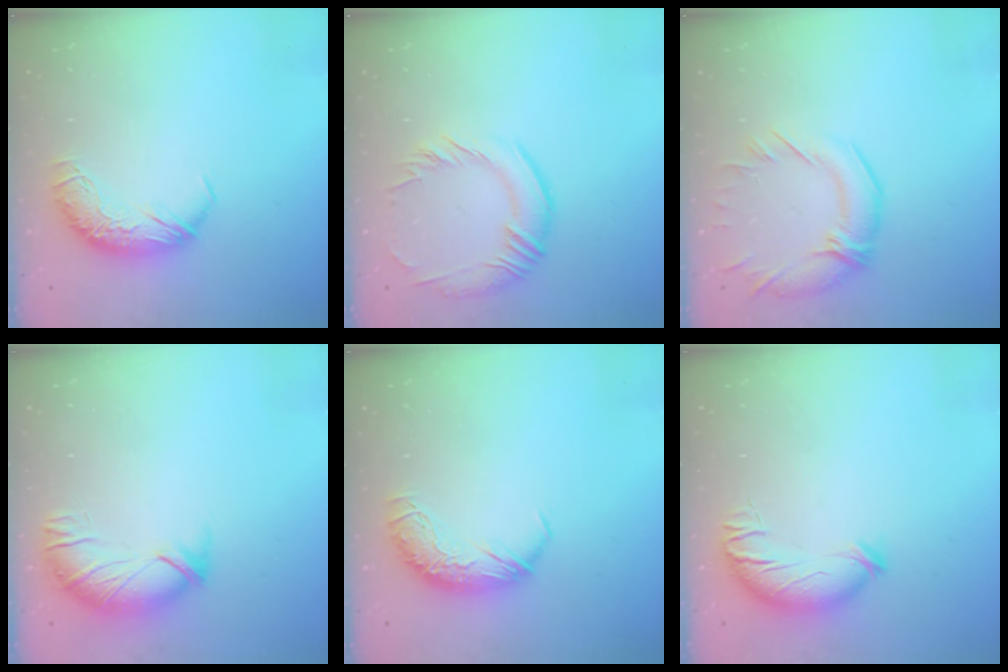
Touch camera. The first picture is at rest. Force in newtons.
{"total": 2.6, "press": 2.2, "slide": 1.5}
{"total": 3.0, "press": 2.0, "slide": 2.3}
{"total": 3.5, "press": 2.5, "slide": 2.5}
{"total": 0.0}
{"total": 4.4, "press": 4.1, "slide": 1.7}